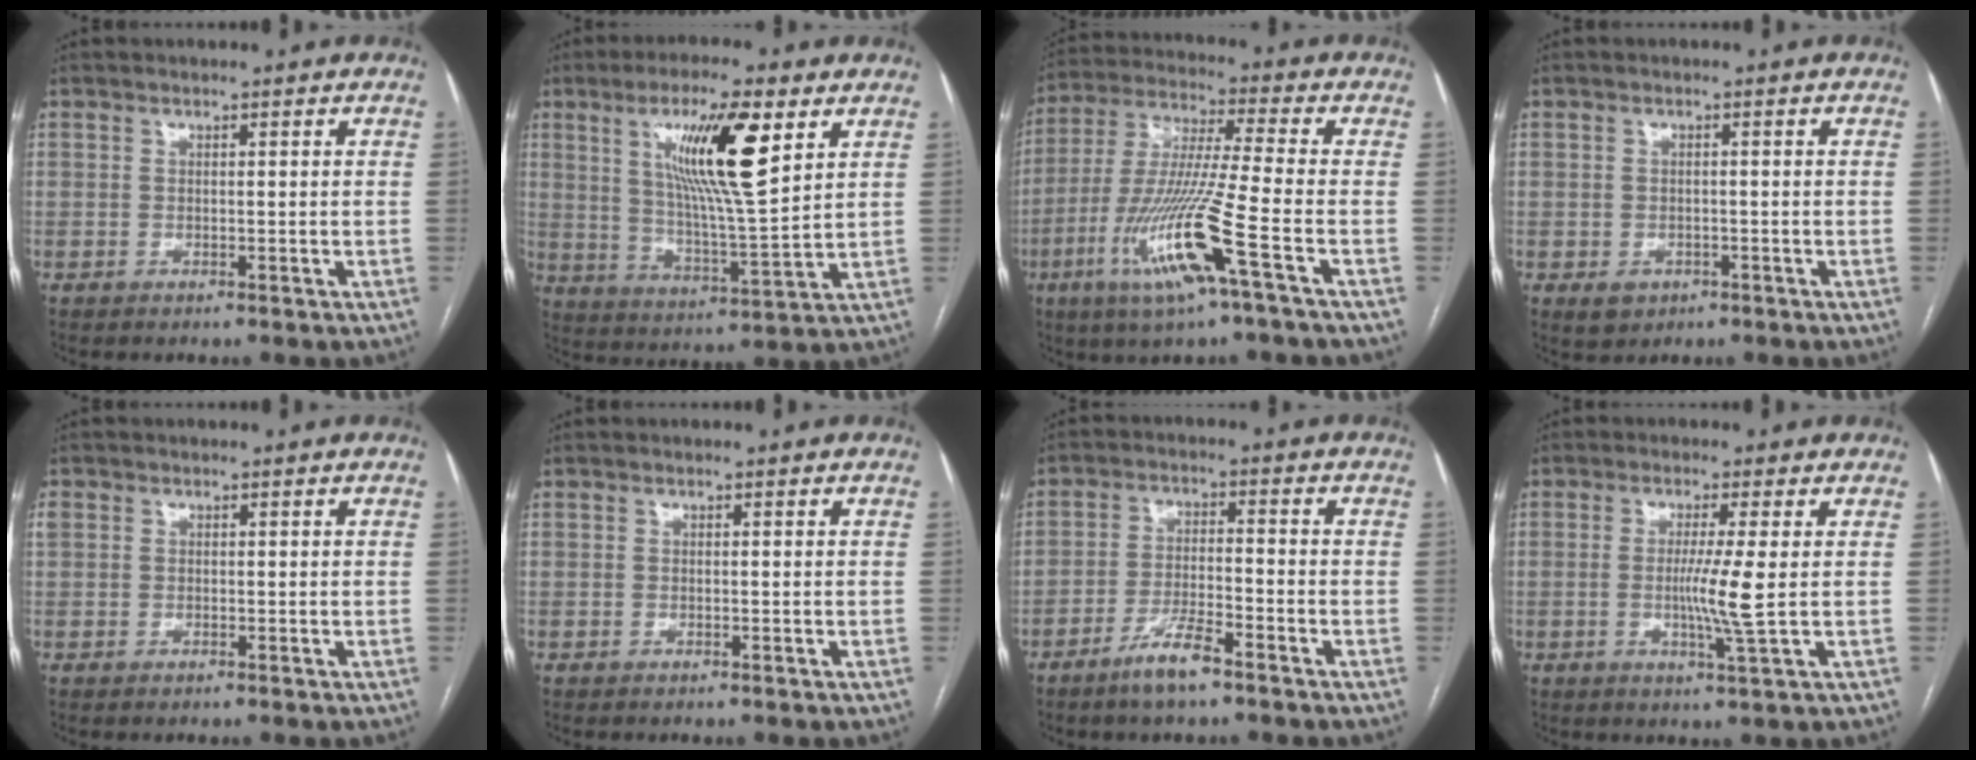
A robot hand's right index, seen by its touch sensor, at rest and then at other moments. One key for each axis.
{"total": 14.3, "fx": 6.0, "fy": 1.5, "fz": 12.9, "tx": -0.236, "ty": -0.001, "tz": 0.106}
{"total": 14.9, "fx": -6.3, "fy": -0.7, "fz": 13.5, "tx": -0.284, "ty": -0.022, "tz": -0.121}
{"total": 2.7, "fx": -1.2, "fy": 2.3, "fz": 0.8, "tx": -0.008, "ty": 0.004, "tz": -0.007}
{"total": 1.5, "fx": 0.3, "fy": 1.4, "fz": 0.5, "tx": -0.016, "ty": 0.011, "tz": 0.008}
{"total": 0.0}
{"total": 6.1, "fx": -4.3, "fy": 0.8, "fz": 4.3, "tx": -0.086, "ty": -0.005, "tz": -0.080}
{"total": 5.6, "fx": -0.2, "fy": -1.0, "fz": 5.5, "tx": -0.106, "ty": -0.016, "tz": -0.004}